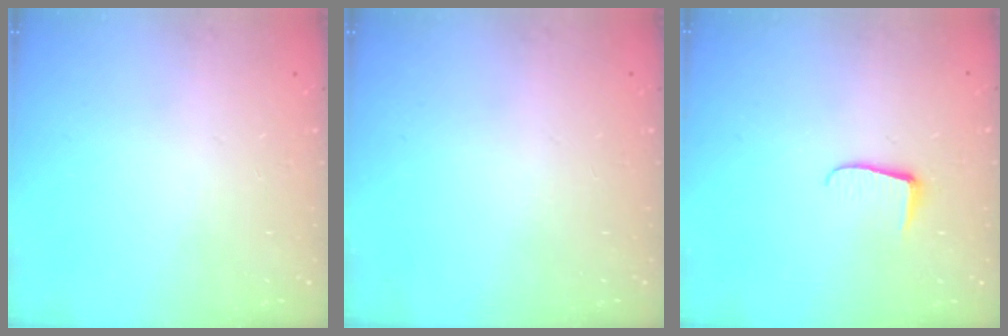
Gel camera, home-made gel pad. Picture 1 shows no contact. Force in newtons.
{"total": 0.0}
{"total": 6.0, "press": 5.9, "slide": 0.6}